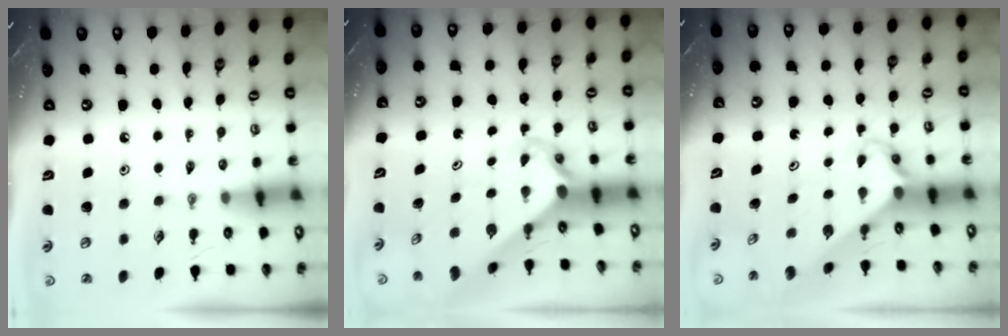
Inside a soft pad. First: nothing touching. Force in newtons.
{"total": 2.8, "press": 2.8, "slide": 0.3}
{"total": 2.7, "press": 2.7, "slide": 0.2}